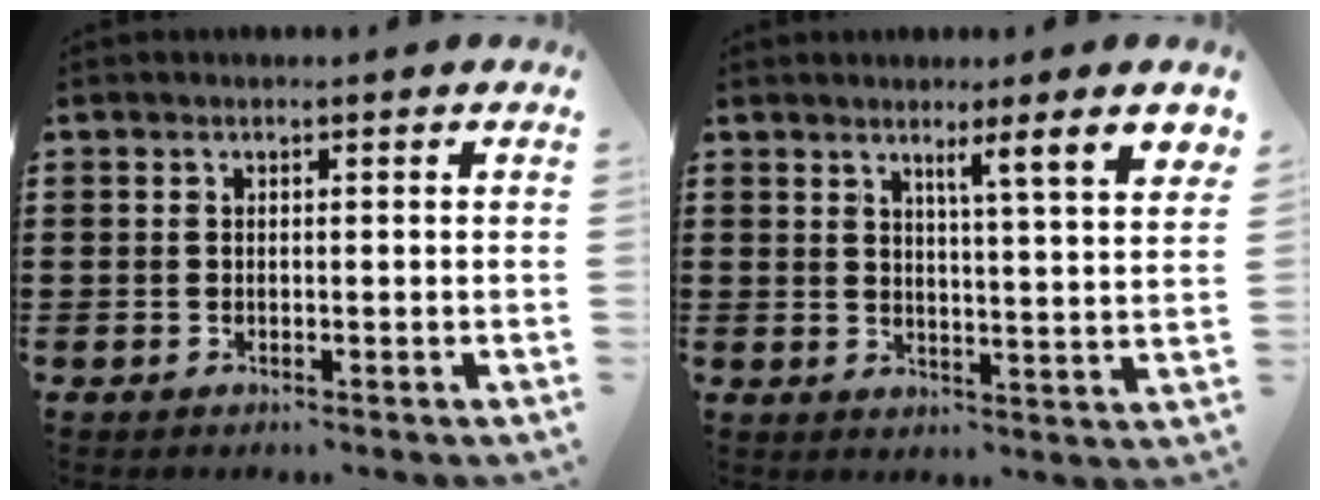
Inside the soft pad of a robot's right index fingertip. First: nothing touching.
{"total": 5.5, "force": [3.2, -0.4, 4.4], "torque": [-0.079, -0.014, 0.046]}